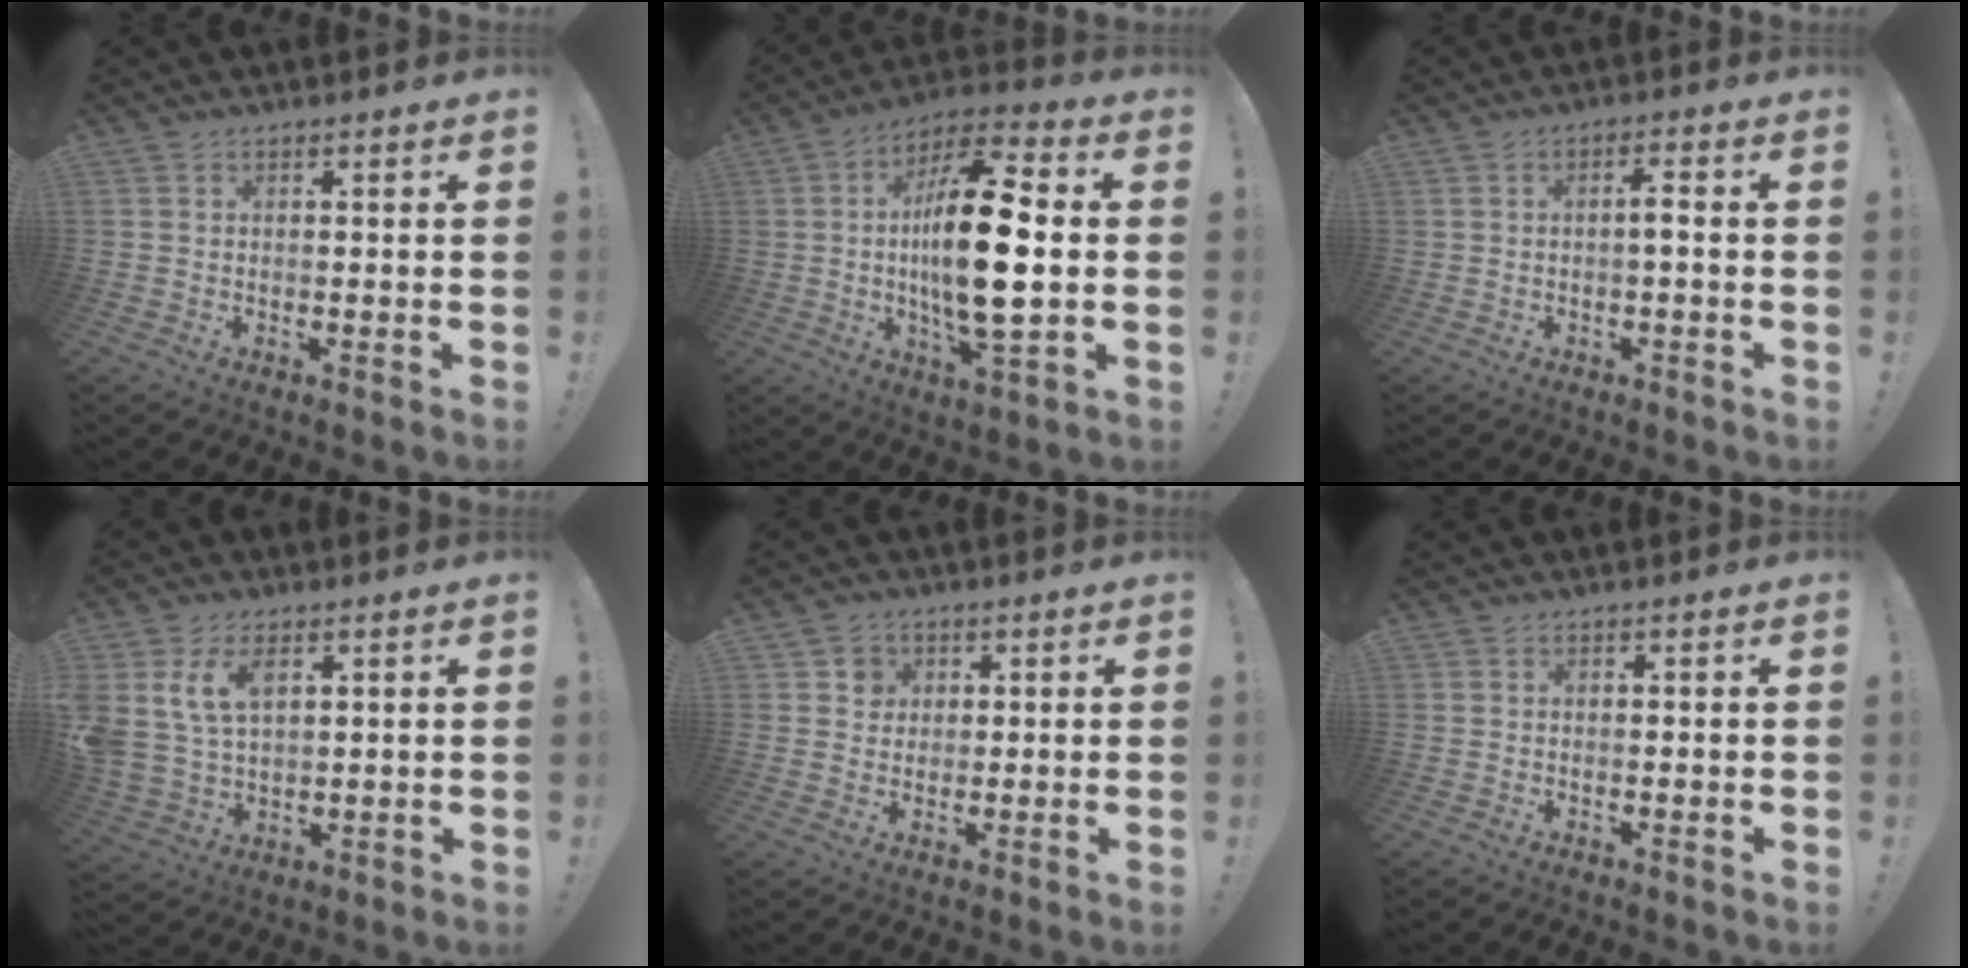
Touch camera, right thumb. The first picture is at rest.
{"total": 20.5, "force": [-0.1, 6.1, 19.6], "torque": [-0.350, -0.003, -0.010]}
{"total": 3.1, "force": [-0.4, 0.5, 3.0], "torque": [-0.049, 0.004, -0.012]}
{"total": 9.6, "force": [4.6, 6.0, 5.9], "torque": [-0.125, -0.011, 0.087]}
{"total": 4.1, "force": [1.3, 3.8, 0.9], "torque": [0.004, -0.004, 0.019]}
{"total": 0.0}